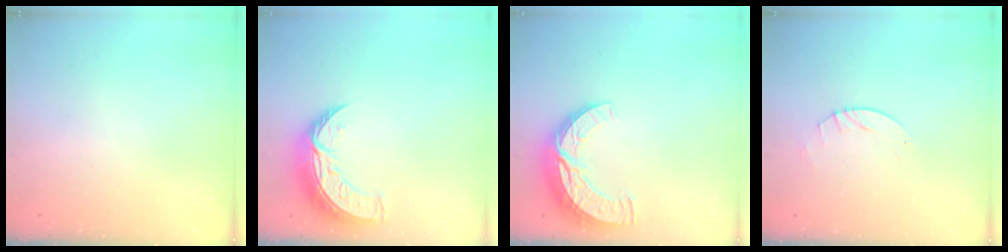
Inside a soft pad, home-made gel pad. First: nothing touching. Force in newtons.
{"total": 11.0, "press": 10.9, "slide": 0.8}
{"total": 11.6, "press": 11.5, "slide": 1.0}
{"total": 2.8, "press": 2.8, "slide": 0.4}